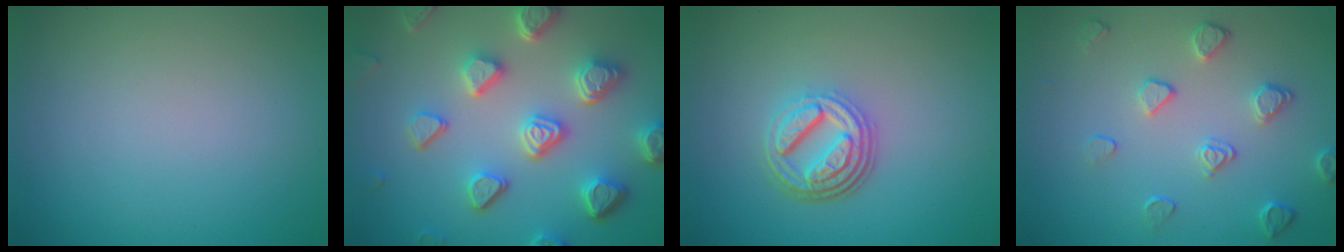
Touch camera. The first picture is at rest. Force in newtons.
{"total": 6.9, "press": 5.4, "slide": 4.2}
{"total": 4.7, "press": 3.5, "slide": 3.2}
{"total": 2.4, "press": 1.9, "slide": 1.4}